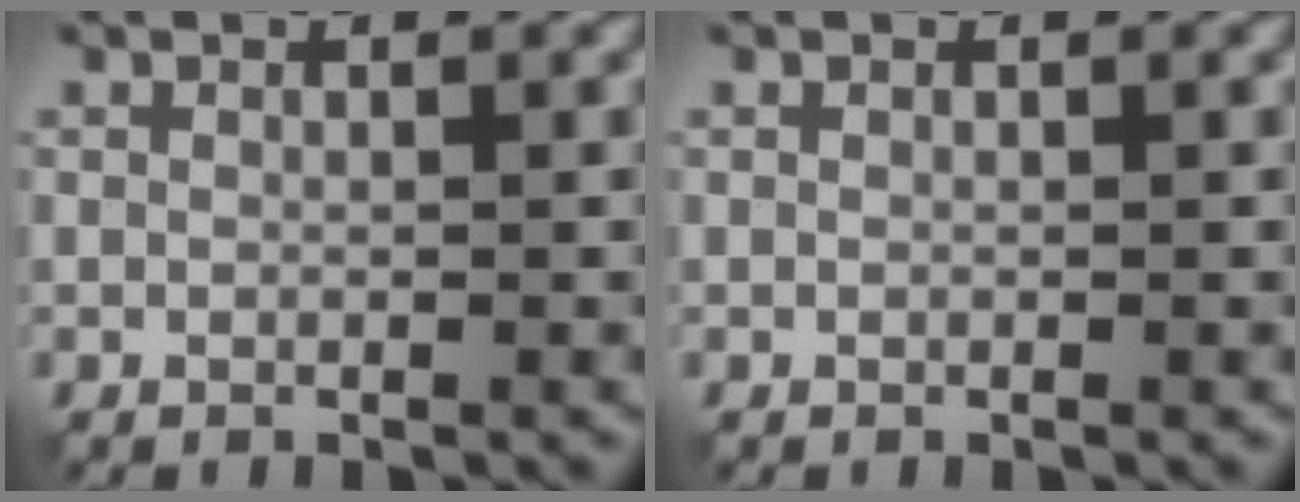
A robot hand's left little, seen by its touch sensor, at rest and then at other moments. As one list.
[{"total": 0.0}]